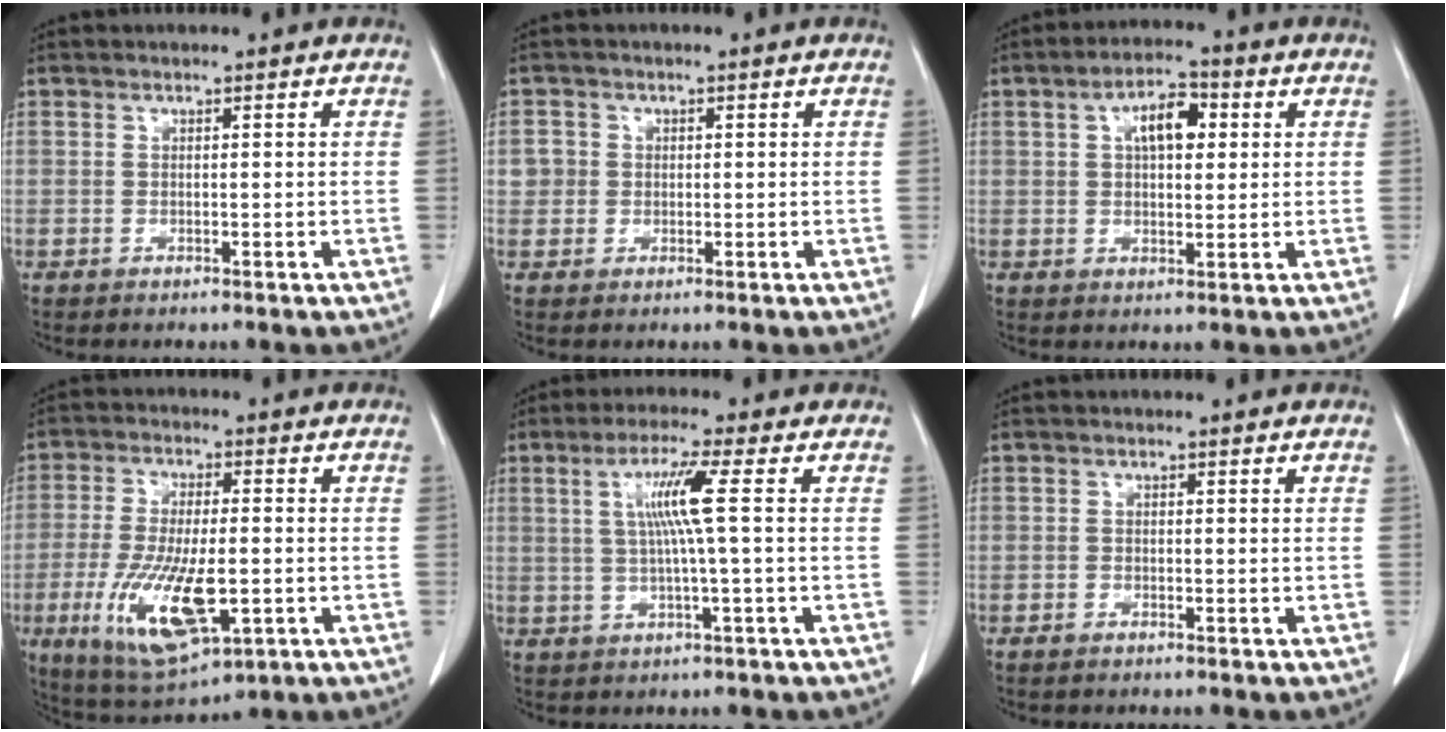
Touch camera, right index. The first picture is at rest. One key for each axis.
{"total": 3.2, "fx": 0.2, "fy": 3.1, "fz": 0.5, "tx": 0.003, "ty": 0.013, "tz": 0.004}
{"total": 7.0, "fx": 1.9, "fy": 3.3, "fz": 5.9, "tx": -0.106, "ty": 0.017, "tz": 0.032}
{"total": 14.9, "fx": -4.0, "fy": 4.9, "fz": 13.4, "tx": -0.266, "ty": -0.019, "tz": -0.058}
{"total": 6.7, "fx": 1.0, "fy": -0.8, "fz": 6.6, "tx": -0.125, "ty": 0.006, "tz": 0.025}
{"total": 1.1, "fx": -0.7, "fy": 0.6, "fz": 0.6, "tx": -0.011, "ty": 0.001, "tz": -0.009}